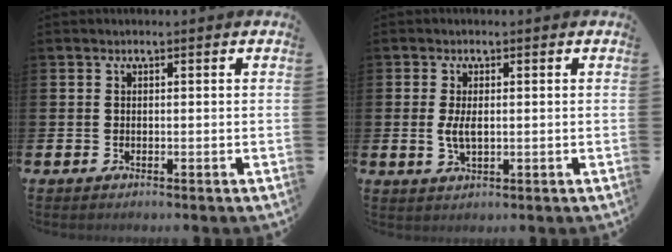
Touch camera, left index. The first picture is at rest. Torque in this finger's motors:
{"motor_torque": [0.92, -0.05, 0.43, 0.15]}